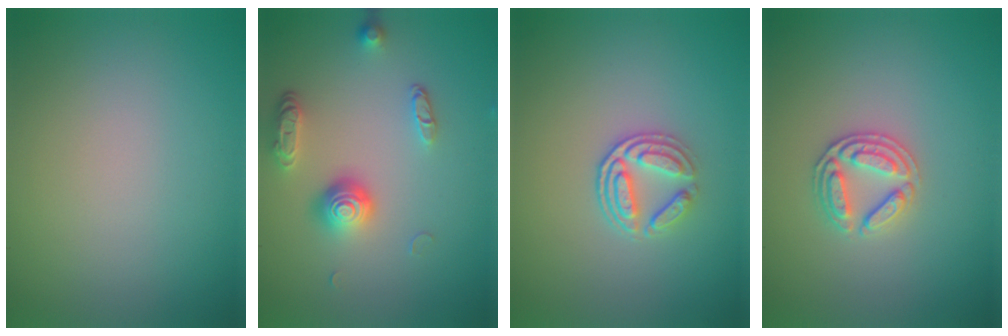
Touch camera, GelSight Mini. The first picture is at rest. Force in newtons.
{"total": 3.7, "press": 2.9, "slide": 2.3}
{"total": 2.9, "press": 2.5, "slide": 1.6}
{"total": 2.7, "press": 2.7, "slide": 0.6}